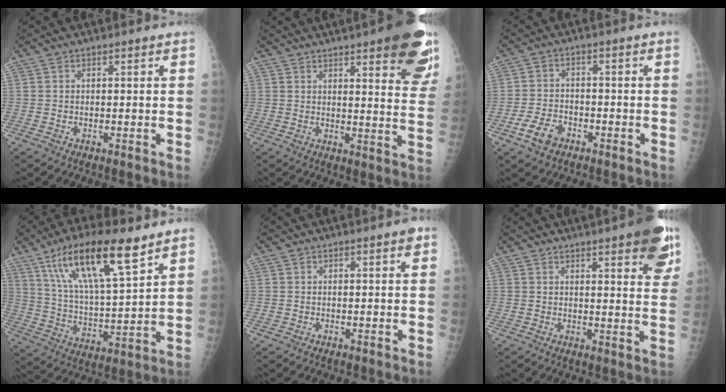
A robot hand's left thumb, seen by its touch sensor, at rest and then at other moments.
{"total": 17.2, "force": [10.2, 4.4, 13.2], "torque": [-0.135, -0.046, 0.117]}
{"total": 5.4, "force": [-3.1, 3.4, 2.7], "torque": [-0.049, 0.019, -0.055]}
{"total": 19.0, "force": [11.3, 4.8, 14.5], "torque": [-0.246, -0.038, 0.211]}
{"total": 1.1, "force": [0.6, 0.2, 0.9], "torque": [-0.013, 0.001, 0.005]}
{"total": 12.3, "force": [6.9, 3.1, 9.6], "torque": [-0.091, -0.026, 0.081]}